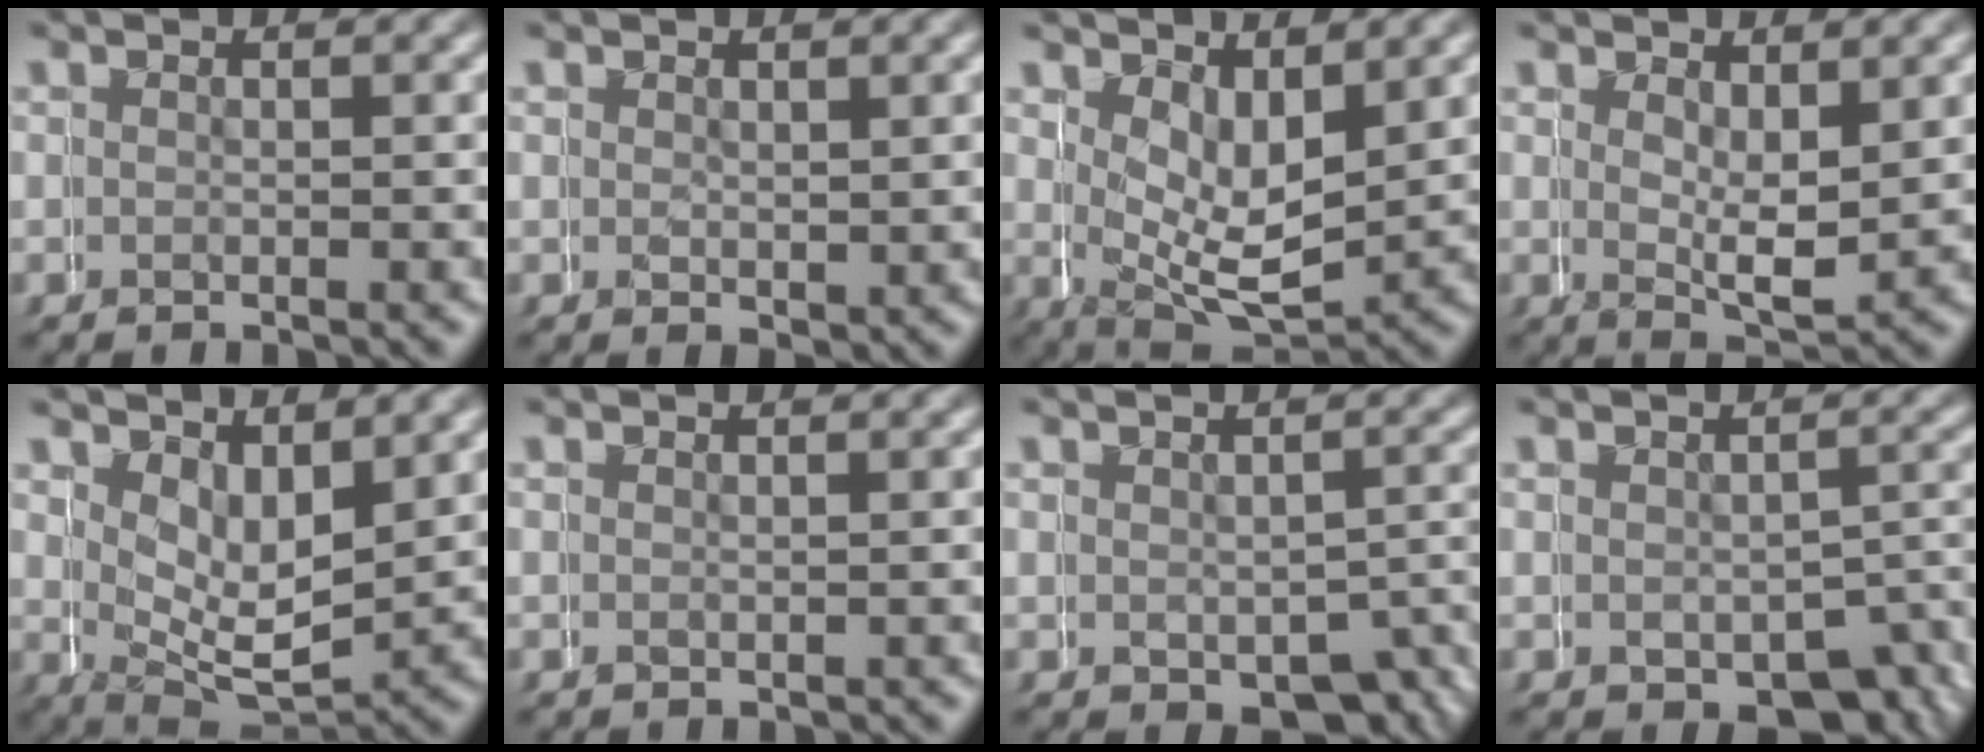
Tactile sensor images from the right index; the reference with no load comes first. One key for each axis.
{"total": 1.4, "fx": 0.7, "fy": 0.9, "fz": 0.8, "tx": -0.015, "ty": -0.007, "tz": 0.015}
{"total": 5.9, "fx": 2.0, "fy": 3.5, "fz": 4.2, "tx": -0.068, "ty": -0.024, "tz": 0.041}
{"total": 3.0, "fx": 1.6, "fy": 1.0, "fz": 2.4, "tx": -0.040, "ty": -0.003, "tz": 0.029}
{"total": 5.2, "fx": 2.6, "fy": 3.2, "fz": 3.3, "tx": -0.043, "ty": -0.018, "tz": 0.045}
{"total": 0.6, "fx": -0.2, "fy": 0.4, "fz": -0.3, "tx": 0.003, "ty": -0.002, "tz": -0.003}
{"total": 3.6, "fx": -1.2, "fy": 2.2, "fz": 2.6, "tx": -0.028, "ty": 0.004, "tz": -0.024}
{"total": 3.8, "fx": -1.3, "fy": 2.6, "fz": 2.5, "tx": -0.029, "ty": 0.003, "tz": -0.025}